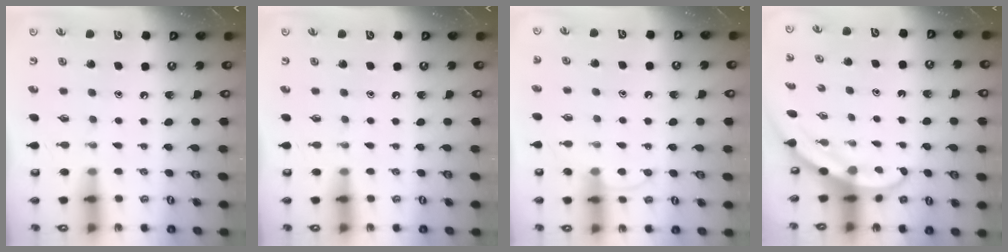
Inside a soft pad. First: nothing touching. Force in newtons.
{"total": 0.0}
{"total": 7.3, "press": 7.2, "slide": 0.7}
{"total": 3.5, "press": 3.5, "slide": 0.1}